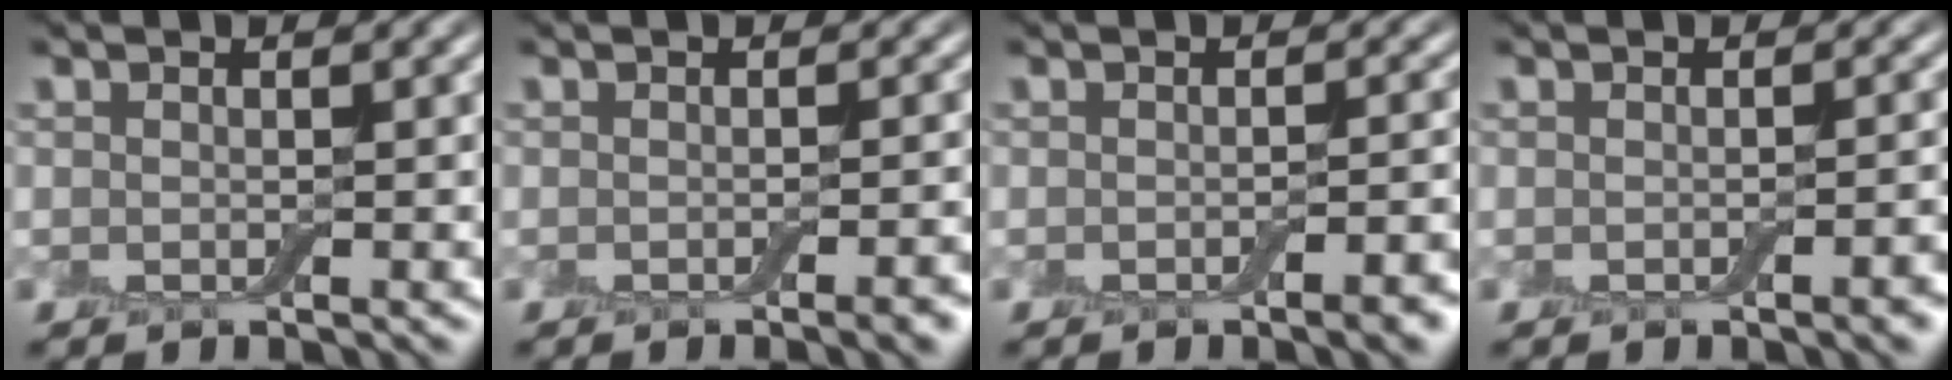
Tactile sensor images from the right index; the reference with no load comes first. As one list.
[{"total": 2.3, "force": [-1.1, 0.6, 1.9], "torque": [-0.018, 0.002, -0.017]}, {"total": 2.6, "force": [-1.3, 0.7, 2.2], "torque": [-0.024, 0.001, -0.019]}, {"total": 1.8, "force": [-0.8, 0.5, 1.6], "torque": [-0.016, 0.002, -0.009]}]